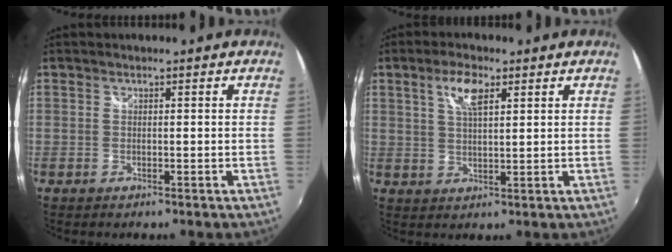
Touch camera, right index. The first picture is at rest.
{"total": 5.5, "force": [2.7, 2.0, 4.4], "torque": [-0.080, 0.007, 0.049]}